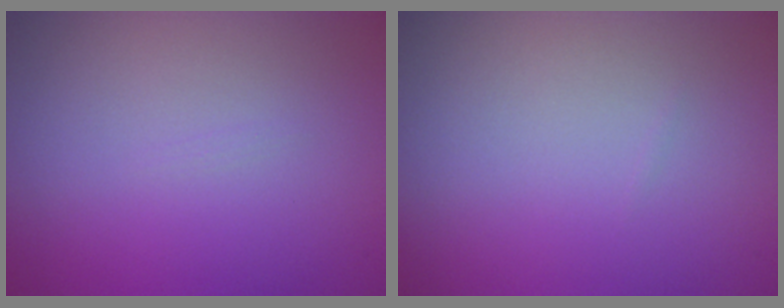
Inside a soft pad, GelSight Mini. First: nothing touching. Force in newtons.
{"total": 0.0}